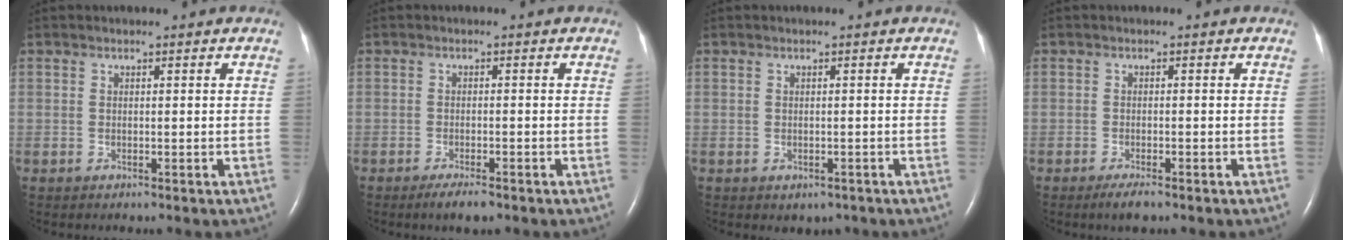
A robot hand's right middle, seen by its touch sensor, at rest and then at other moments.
{"total": 2.9, "force": [-2.1, 0.5, 1.9], "torque": [-0.037, -0.005, -0.034]}
{"total": 1.7, "force": [-0.9, 1.3, 0.7], "torque": [-0.004, 0.001, -0.003]}
{"total": 2.3, "force": [-1.7, 0.4, 1.6], "torque": [-0.035, -0.006, -0.029]}